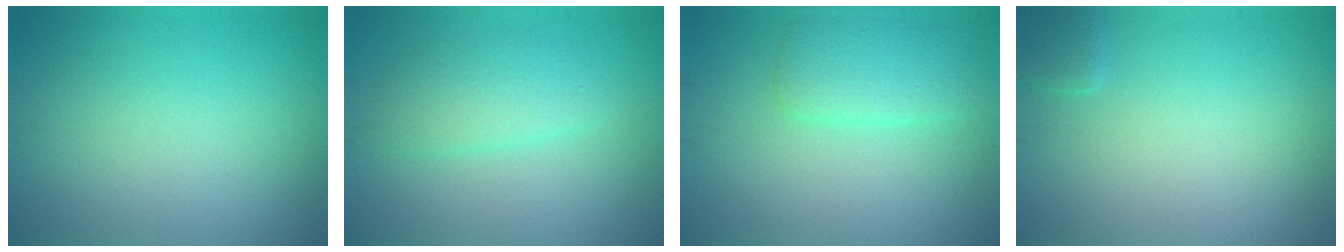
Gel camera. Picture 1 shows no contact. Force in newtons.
{"total": 2.6, "press": 2.6, "slide": 0.1}
{"total": 2.8, "press": 2.8, "slide": 0.2}
{"total": 1.1, "press": 1.1, "slide": 0.2}